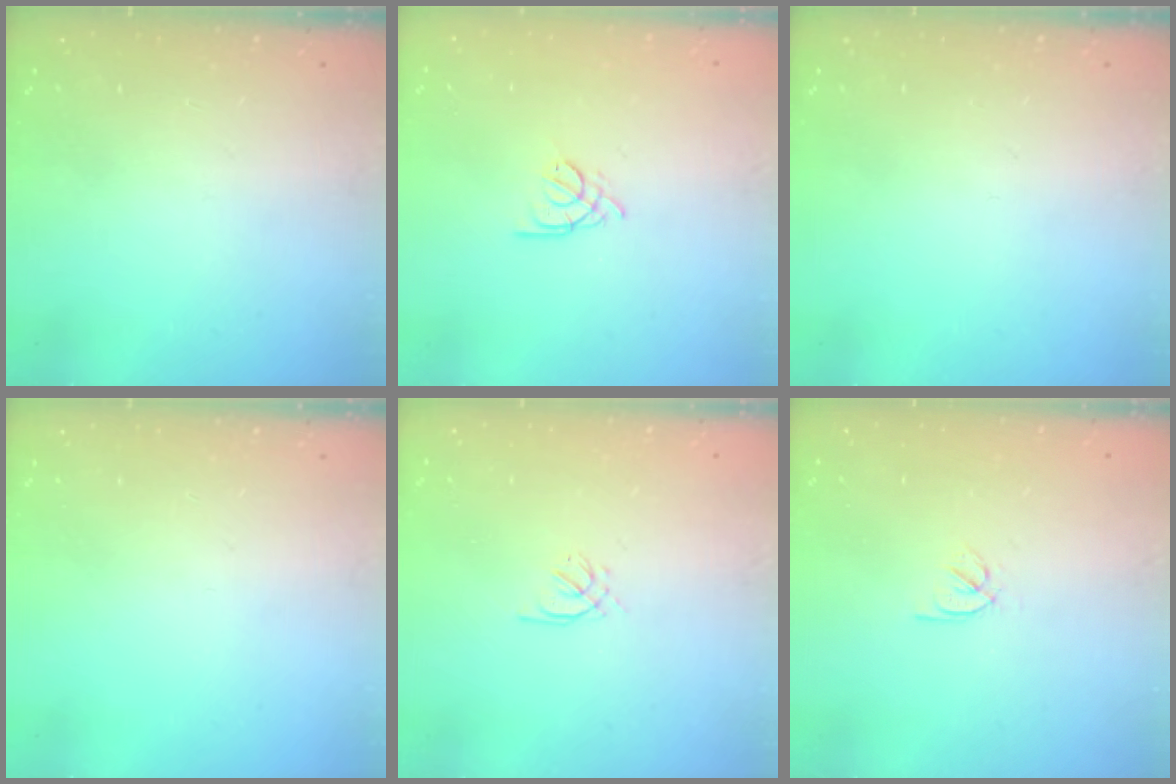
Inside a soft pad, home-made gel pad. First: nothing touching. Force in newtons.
{"total": 2.2, "press": 2.2, "slide": 0.5}
{"total": 0.0}
{"total": 0.0}
{"total": 0.9, "press": 0.8, "slide": 0.4}
{"total": 2.5, "press": 2.4, "slide": 0.7}